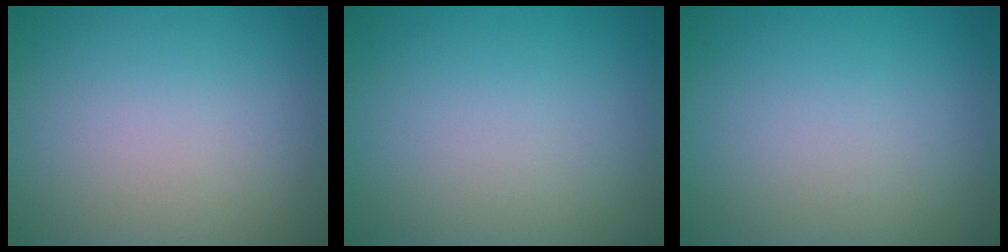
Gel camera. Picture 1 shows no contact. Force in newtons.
{"total": 0.0}
{"total": 0.0}